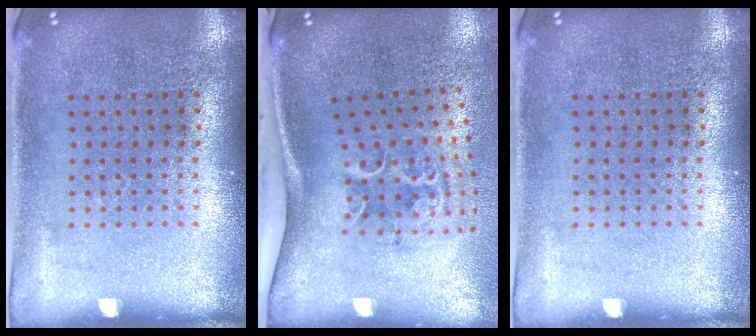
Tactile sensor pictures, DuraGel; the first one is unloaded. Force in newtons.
{"total": 2.3, "press": 1.3, "slide": 1.9}
{"total": 0.0}